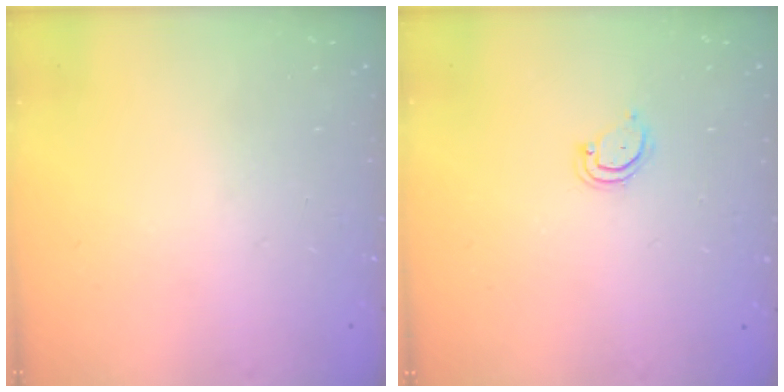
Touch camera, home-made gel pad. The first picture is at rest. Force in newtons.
{"total": 3.7, "press": 3.7, "slide": 0.4}